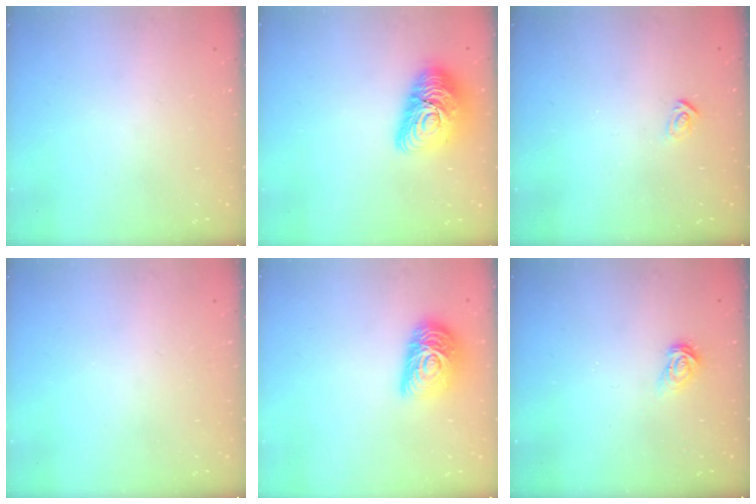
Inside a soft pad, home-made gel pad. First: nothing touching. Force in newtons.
{"total": 14.7, "press": 14.7, "slide": 0.6}
{"total": 2.9, "press": 2.9, "slide": 0.3}
{"total": 0.0}
{"total": 13.5, "press": 13.5, "slide": 0.9}
{"total": 3.4, "press": 3.4, "slide": 0.4}